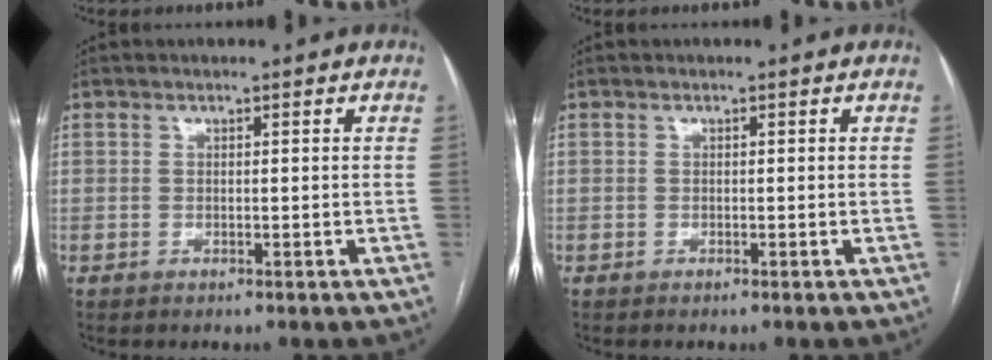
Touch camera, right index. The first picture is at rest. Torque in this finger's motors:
{"motor_torque": [0.07, -0.04, -0.01, 0.01]}